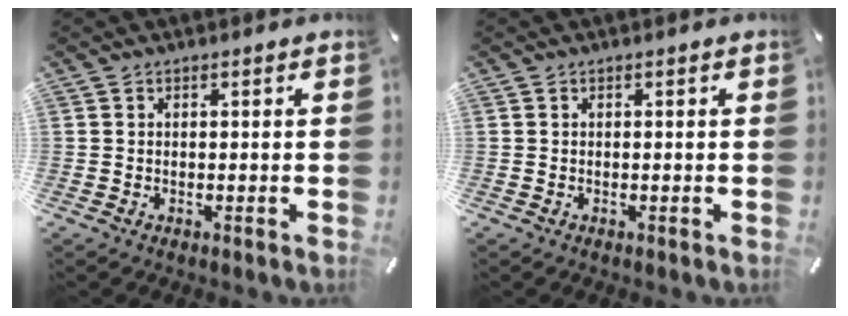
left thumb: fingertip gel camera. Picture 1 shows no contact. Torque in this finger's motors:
{"motor_torque": [0.04, -0.05, 0.00, 0.00, 0.00]}